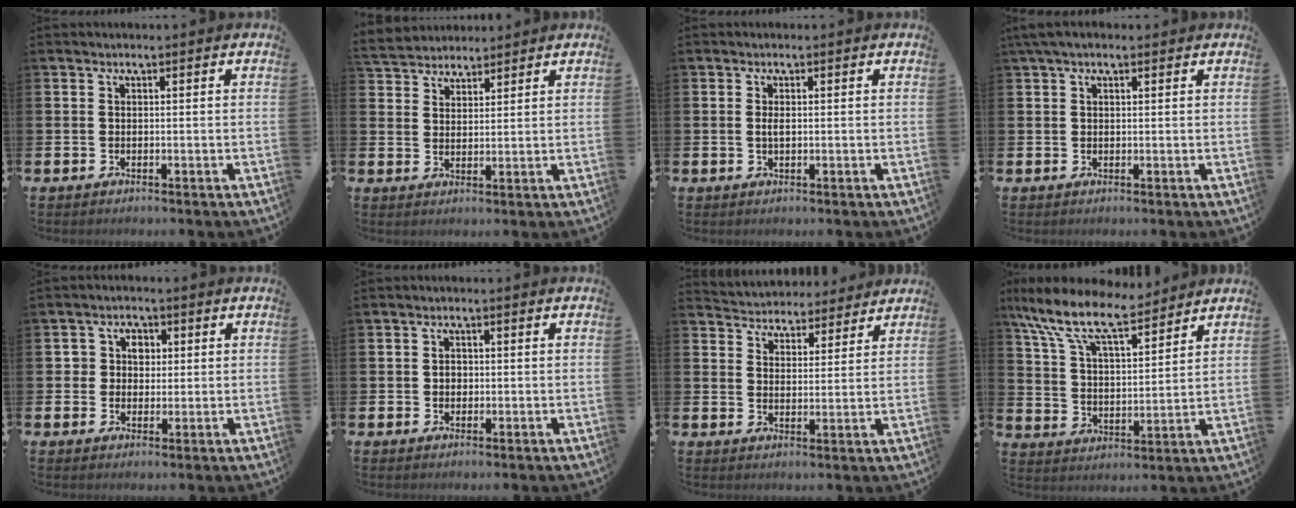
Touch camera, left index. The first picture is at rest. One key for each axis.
{"total": 4.0, "fx": 3.8, "fy": 1.1, "fz": -0.4, "tx": -0.015, "ty": -0.012, "tz": 0.072}
{"total": 1.2, "fx": 0.1, "fy": 0.5, "fz": 1.1, "tx": -0.021, "ty": 0.004, "tz": -0.001}
{"total": 2.3, "fx": 1.5, "fy": 0.9, "fz": 1.5, "tx": -0.032, "ty": 0.009, "tz": 0.026}
{"total": 3.4, "fx": 1.0, "fy": 3.2, "fz": 0.8, "tx": -0.013, "ty": 0.009, "tz": 0.009}
{"total": 1.5, "fx": 0.1, "fy": 1.3, "fz": 0.8, "tx": 0.002, "ty": 0.002, "tz": -0.004}
{"total": 4.5, "fx": 4.3, "fy": 1.2, "fz": -0.6, "tx": -0.007, "ty": -0.031, "tz": 0.075}
{"total": 10.9, "fx": 9.1, "fy": 3.3, "fz": 5.1, "tx": -0.144, "ty": -0.046, "tz": 0.161}